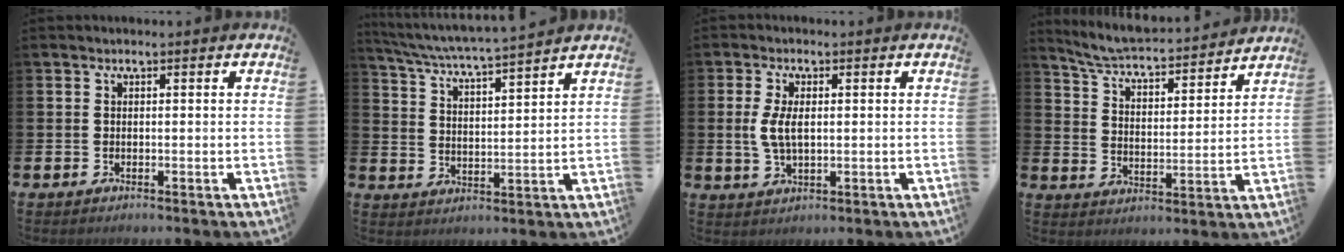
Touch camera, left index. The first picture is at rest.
{"total": 5.3, "force": [5.1, -0.4, 1.4], "torque": [-0.051, -0.039, 0.085]}
{"total": 4.3, "force": [0.7, 2.1, 3.7], "torque": [-0.069, 0.005, 0.009]}
{"total": 5.8, "force": [5.5, 0.5, 1.5], "torque": [-0.055, -0.048, 0.090]}